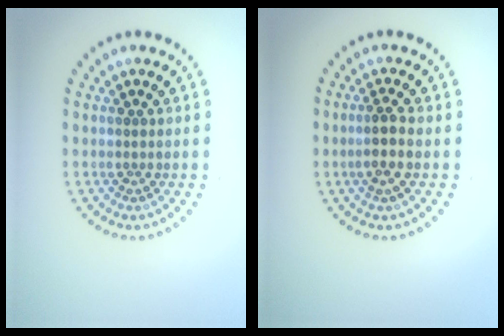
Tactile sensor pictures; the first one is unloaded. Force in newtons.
{"total": 2.4, "press": 2.1, "slide": 1.1}